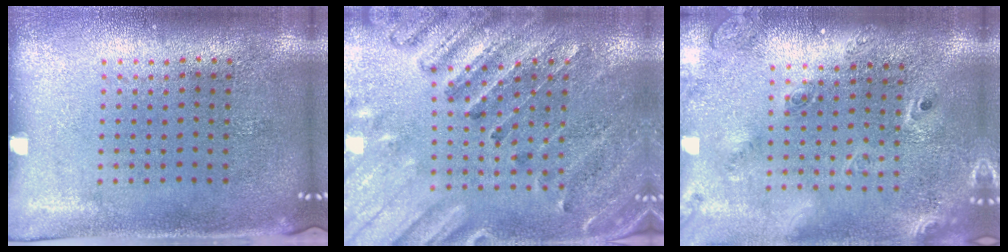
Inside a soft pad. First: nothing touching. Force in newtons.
{"total": 2.7, "press": 2.6, "slide": 0.8}
{"total": 2.4, "press": 1.7, "slide": 1.6}